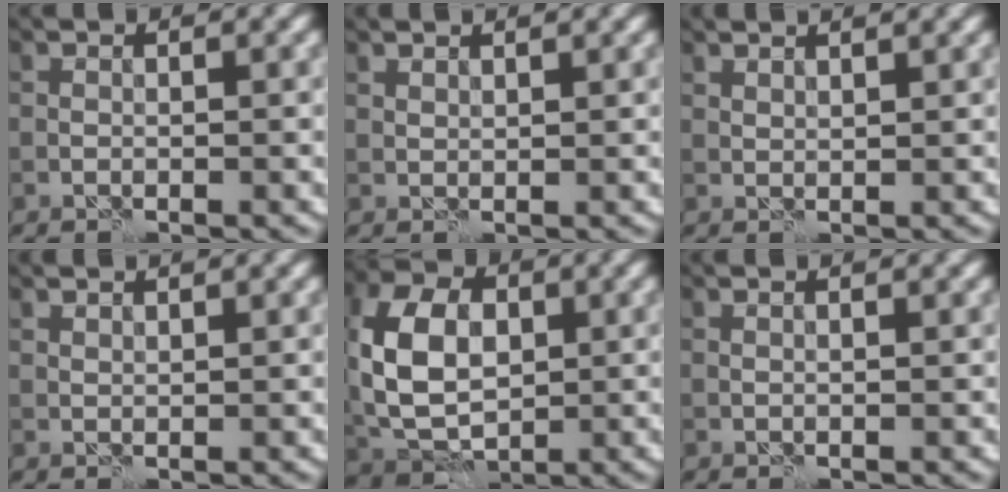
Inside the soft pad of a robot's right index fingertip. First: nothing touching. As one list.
[{"total": 1.3, "force": [1.2, 0.2, 0.5], "torque": [-0.010, -0.001, 0.018]}, {"total": 2.6, "force": [2.0, 0.8, 1.3], "torque": [-0.015, 0.011, 0.014]}, {"total": 1.2, "force": [1.1, 0.2, 0.5], "torque": [-0.008, 0.000, 0.015]}, {"total": 8.8, "force": [0.9, 5.8, 6.5], "torque": [-0.147, 0.008, 0.011]}, {"total": 1.7, "force": [1.2, 0.6, 1.2], "torque": [-0.007, -0.001, -0.002]}]